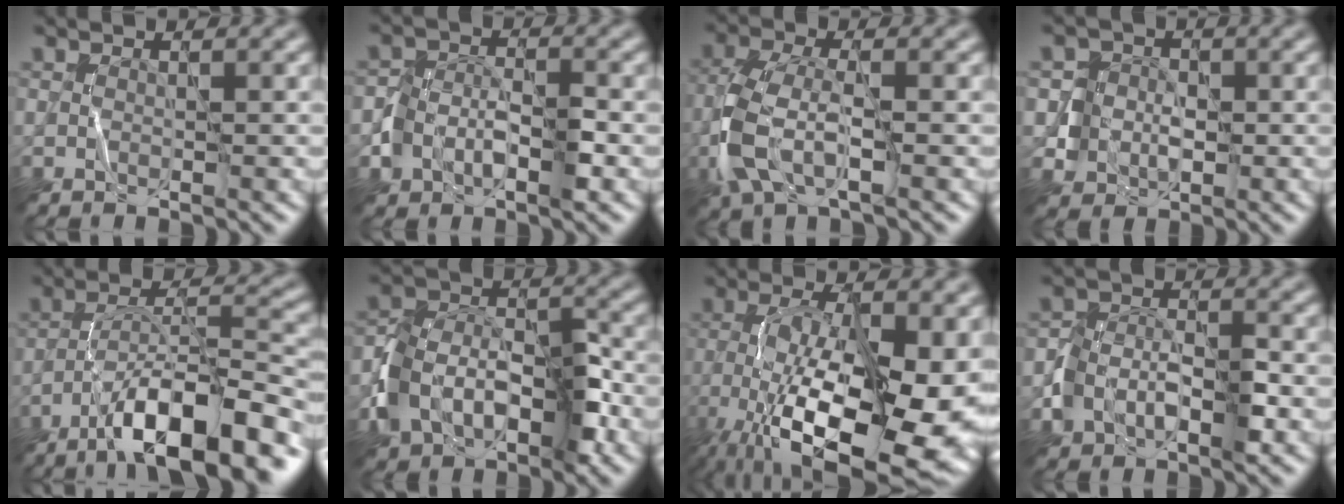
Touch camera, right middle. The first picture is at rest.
{"total": 3.3, "force": [-1.4, 2.3, 1.8], "torque": [-0.027, 0.006, -0.028]}
{"total": 5.4, "force": [-2.2, 2.6, 4.2], "torque": [-0.107, -0.001, -0.049]}
{"total": 3.4, "force": [-0.4, 3.3, 0.4], "torque": [0.010, 0.008, -0.021]}
{"total": 10.5, "force": [-7.0, 2.4, 7.5], "torque": [-0.115, 0.026, -0.117]}
{"total": 6.6, "force": [-2.8, 4.6, 3.9], "torque": [-0.066, 0.007, -0.056]}
{"total": 14.2, "force": [-4.7, 5.5, 12.2], "torque": [-0.192, -0.021, -0.075]}
{"total": 3.7, "force": [-1.5, 2.6, 2.1], "torque": [-0.034, 0.006, -0.029]}